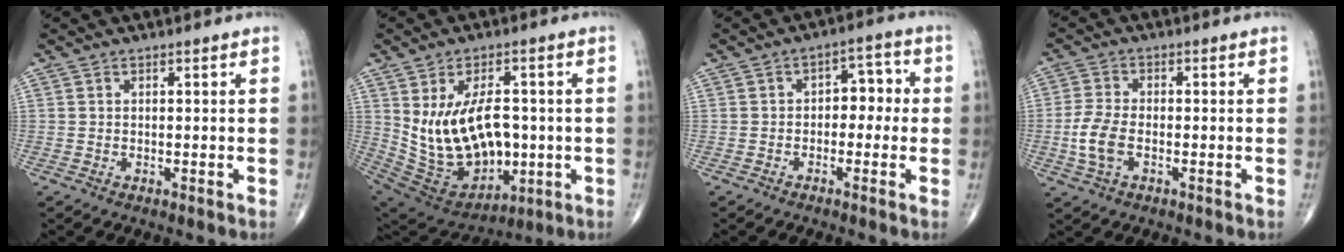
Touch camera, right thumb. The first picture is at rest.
{"total": 18.6, "force": [0.3, 11.9, 14.3], "torque": [-0.231, -0.001, 0.039]}
{"total": 5.6, "force": [-0.5, 3.8, 4.1], "torque": [-0.025, 0.025, -0.017]}
{"total": 6.3, "force": [-1.5, 3.5, 5.0], "torque": [-0.115, 0.008, -0.031]}